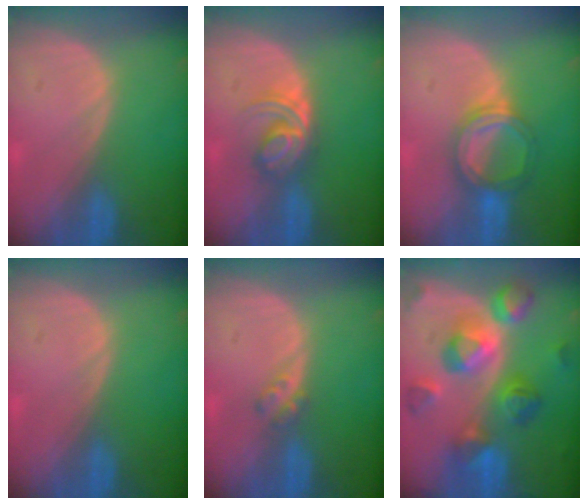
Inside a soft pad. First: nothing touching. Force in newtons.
{"total": 6.0, "press": 5.0, "slide": 3.2}
{"total": 5.9, "press": 5.5, "slide": 2.0}
{"total": 0.0}
{"total": 2.3, "press": 2.0, "slide": 1.2}
{"total": 11.1, "press": 11.1, "slide": 0.9}